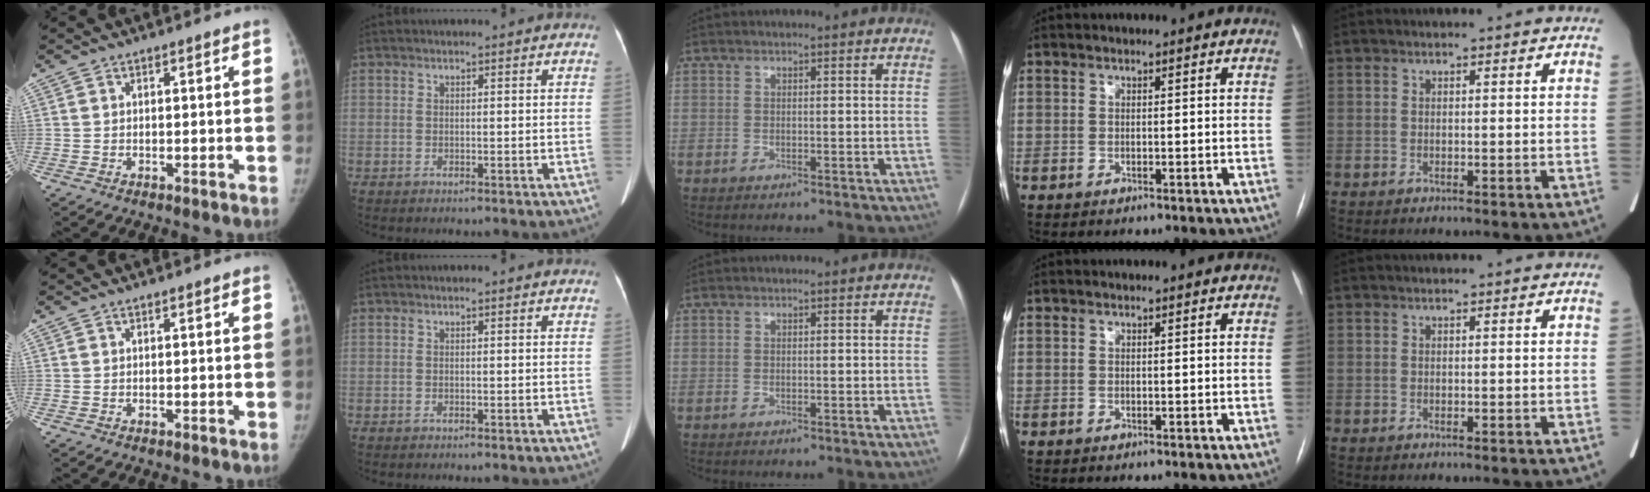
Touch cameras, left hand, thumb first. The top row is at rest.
{}